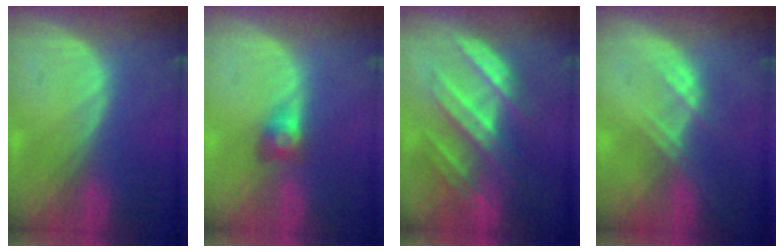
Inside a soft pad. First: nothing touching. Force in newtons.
{"total": 2.9, "press": 2.4, "slide": 1.5}
{"total": 8.2, "press": 7.8, "slide": 2.5}
{"total": 2.3, "press": 2.3, "slide": 0.2}